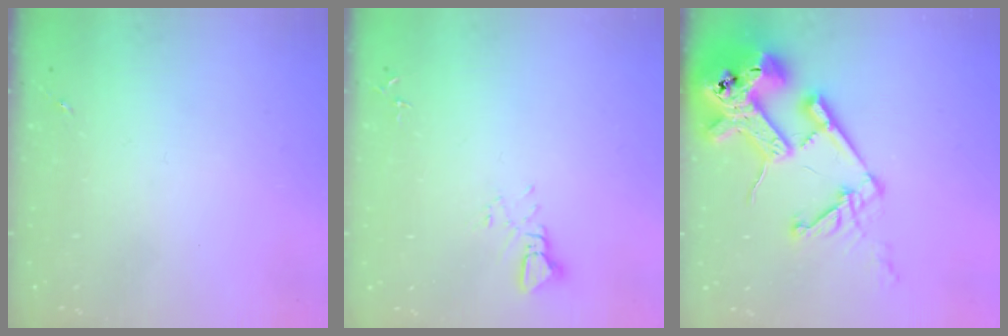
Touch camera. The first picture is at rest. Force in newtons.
{"total": 3.3, "press": 3.3, "slide": 0.2}
{"total": 21.7, "press": 21.5, "slide": 2.7}